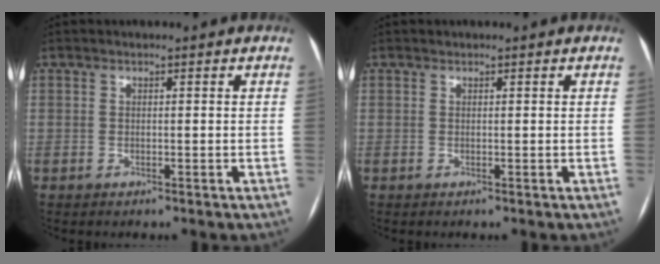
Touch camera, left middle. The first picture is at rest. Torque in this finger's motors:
{"motor_torque": [0.02, 0.01, -0.02, -0.01]}